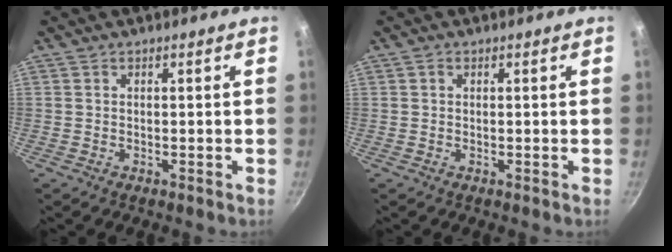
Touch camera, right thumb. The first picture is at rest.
{"total": 0.6, "force": [0.3, 0.1, 0.5], "torque": [-0.012, 0.000, 0.007]}